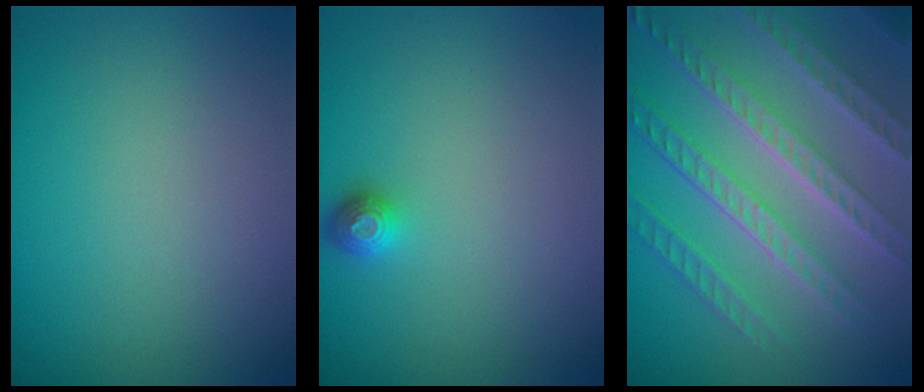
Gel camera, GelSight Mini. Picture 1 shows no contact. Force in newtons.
{"total": 1.2, "press": 1.1, "slide": 0.4}
{"total": 8.2, "press": 5.8, "slide": 5.8}